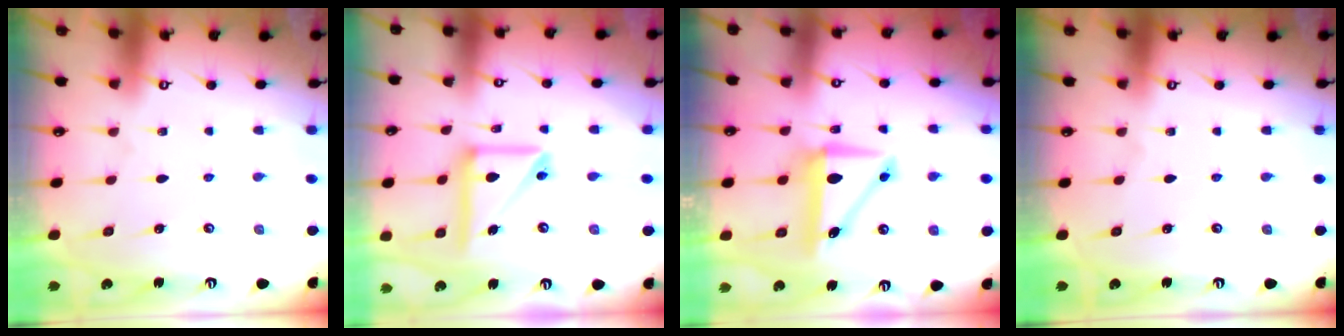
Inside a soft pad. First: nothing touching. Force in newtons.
{"total": 13.5, "press": 13.4, "slide": 1.5}
{"total": 7.9, "press": 7.7, "slide": 1.5}
{"total": 0.0}